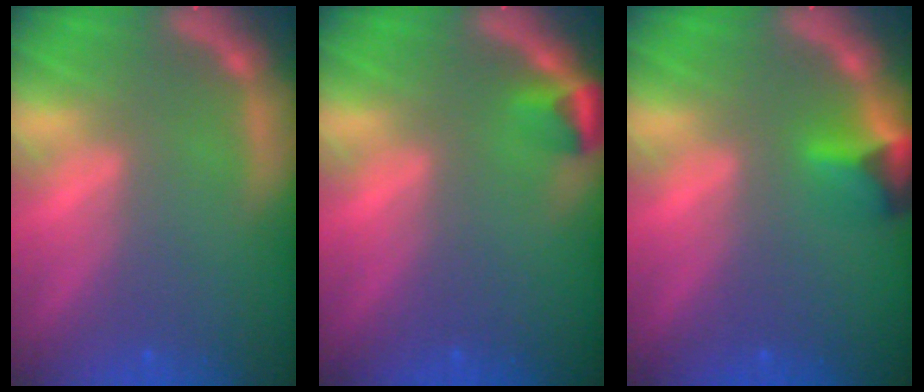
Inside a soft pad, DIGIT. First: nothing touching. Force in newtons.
{"total": 1.9}
{"total": 2.9}